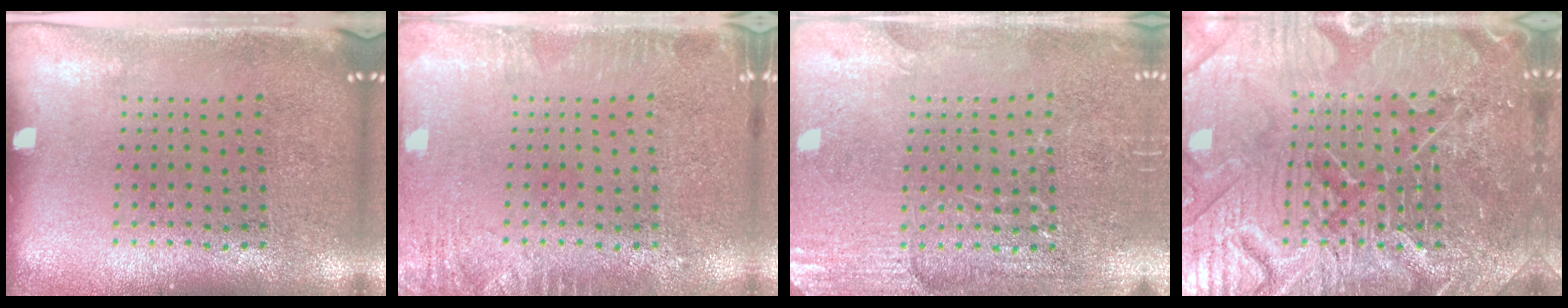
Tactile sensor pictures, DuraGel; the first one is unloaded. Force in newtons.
{"total": 2.3, "press": 2.2, "slide": 0.2}
{"total": 2.9, "press": 2.9, "slide": 0.2}
{"total": 7.6, "press": 7.5, "slide": 0.9}